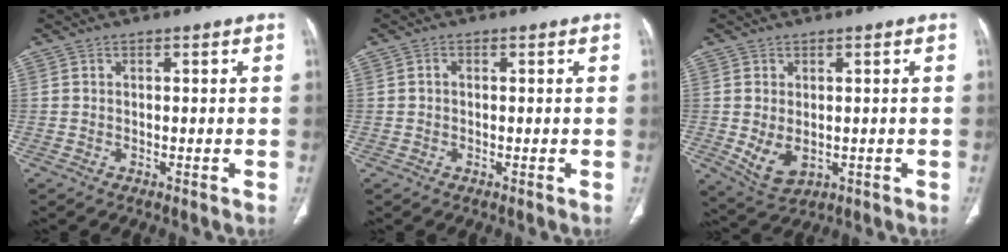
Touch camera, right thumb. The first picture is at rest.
{"total": 0.8, "force": [0.0, 0.7, 0.5], "torque": [-0.007, 0.002, -0.001]}
{"total": 5.8, "force": [-0.6, 3.8, 4.3], "torque": [-0.076, -0.011, 0.007]}